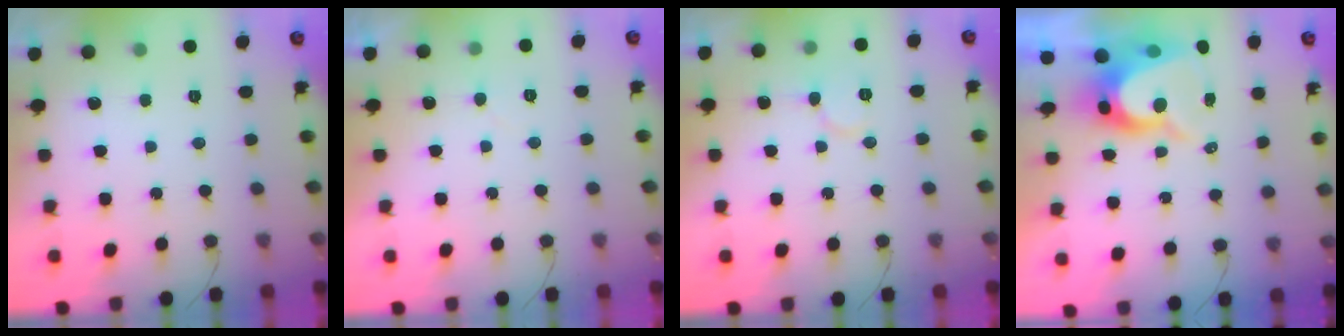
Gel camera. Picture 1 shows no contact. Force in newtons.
{"total": 3.8, "press": 3.8, "slide": 0.2}
{"total": 6.9, "press": 6.9, "slide": 0.4}
{"total": 9.6, "press": 9.5, "slide": 0.8}